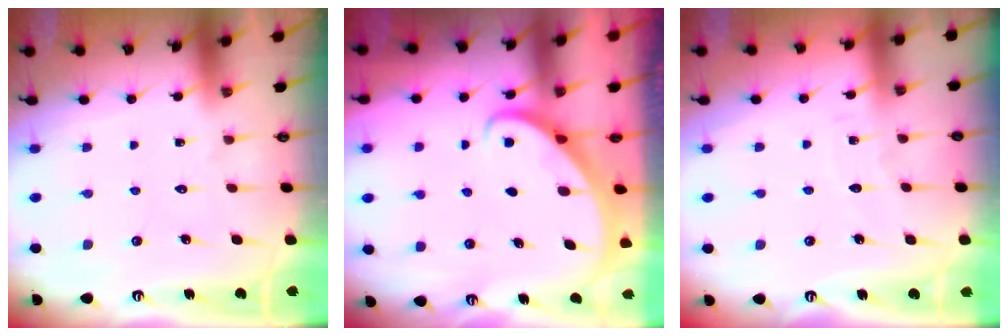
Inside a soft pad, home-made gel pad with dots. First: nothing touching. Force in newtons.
{"total": 2.9, "press": 2.9, "slide": 0.2}
{"total": 3.4, "press": 3.4, "slide": 0.3}